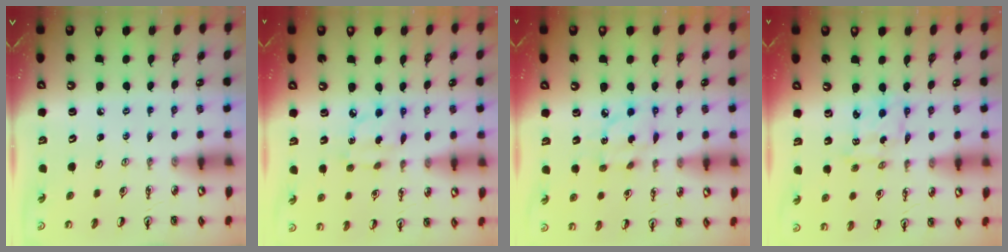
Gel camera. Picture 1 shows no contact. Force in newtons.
{"total": 4.0, "press": 4.0, "slide": 0.3}
{"total": 6.2, "press": 6.2, "slide": 0.3}
{"total": 1.9, "press": 1.9, "slide": 0.1}